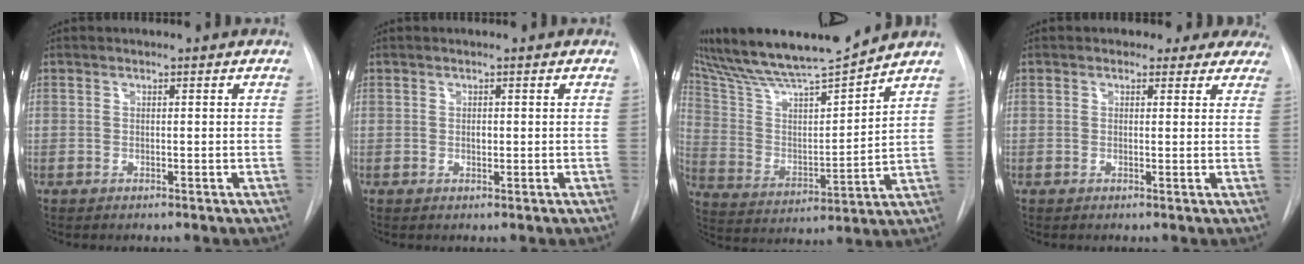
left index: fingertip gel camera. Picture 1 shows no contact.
{"total": 0.7, "force": [0.1, 0.4, 0.5], "torque": [-0.009, 0.001, 0.002]}
{"total": 16.0, "force": [15.0, -0.6, 5.5], "torque": [-0.108, -0.018, 0.262]}
{"total": 6.5, "force": [5.5, 3.3, 0.6], "torque": [0.023, 0.006, 0.039]}